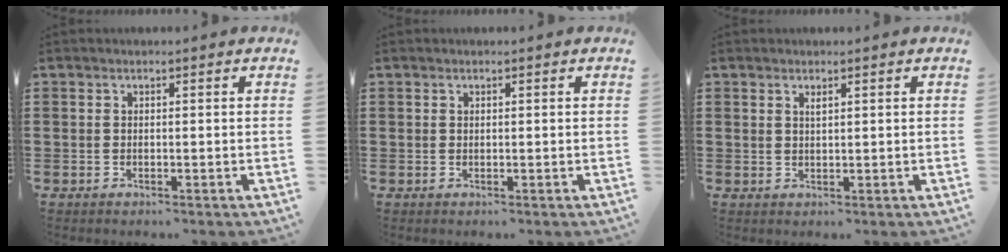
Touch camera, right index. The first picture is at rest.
{"total": 0.0}
{"total": 0.8, "force": [0.6, 0.2, 0.5], "torque": [-0.012, 0.000, 0.011]}